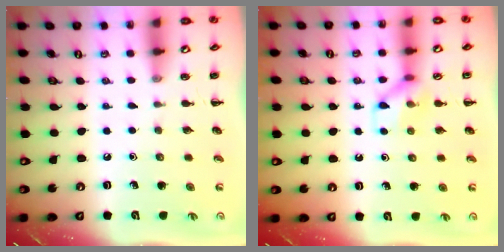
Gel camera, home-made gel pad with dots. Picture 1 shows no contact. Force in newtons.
{"total": 9.2, "press": 9.2, "slide": 0.7}